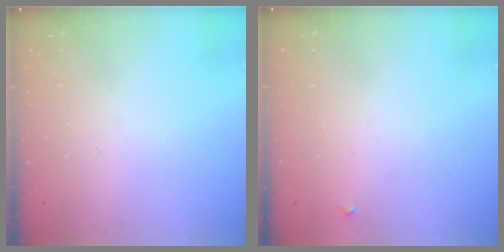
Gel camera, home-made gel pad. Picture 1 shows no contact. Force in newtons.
{"total": 2.1, "press": 2.1, "slide": 0.1}